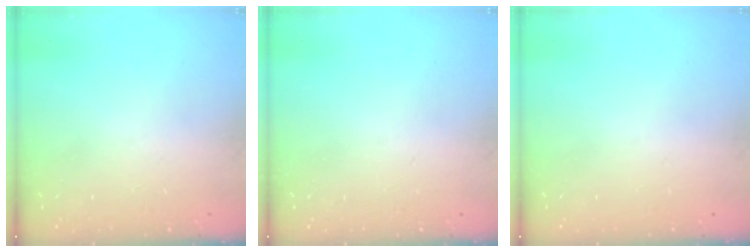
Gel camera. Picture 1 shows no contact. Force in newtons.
{"total": 0.0}
{"total": 0.0}